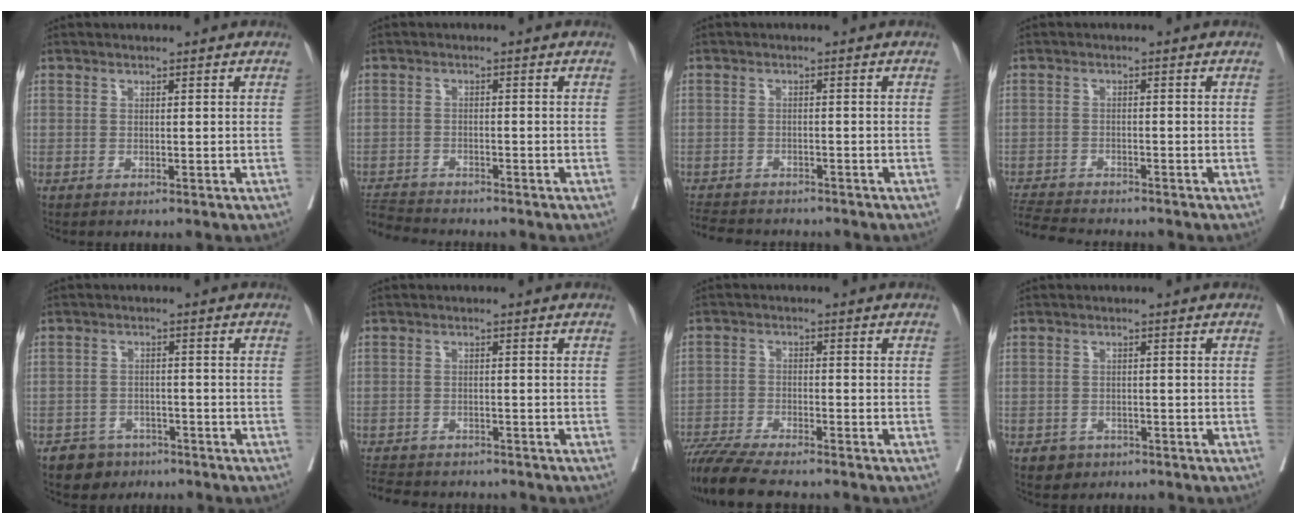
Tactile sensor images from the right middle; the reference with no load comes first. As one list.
[{"total": 5.3, "force": [-5.3, 0.1, 0.3], "torque": [-0.008, -0.014, -0.095]}, {"total": 8.9, "force": [-8.0, 2.4, 2.9], "torque": [-0.060, -0.009, -0.115]}, {"total": 7.5, "force": [-7.2, 0.6, 2.1], "torque": [-0.041, -0.015, -0.120]}, {"total": 4.3, "force": [-3.1, 2.9, 0.6], "torque": [-0.015, 0.006, -0.047]}, {"total": 8.6, "force": [-7.7, 2.7, 2.8], "torque": [-0.061, -0.007, -0.108]}, {"total": 9.3, "force": [-8.2, 0.6, 4.4], "torque": [-0.076, -0.024, -0.138]}, {"total": 2.3, "force": [-1.4, 1.8, 0.3], "torque": [-0.010, 0.004, -0.018]}]